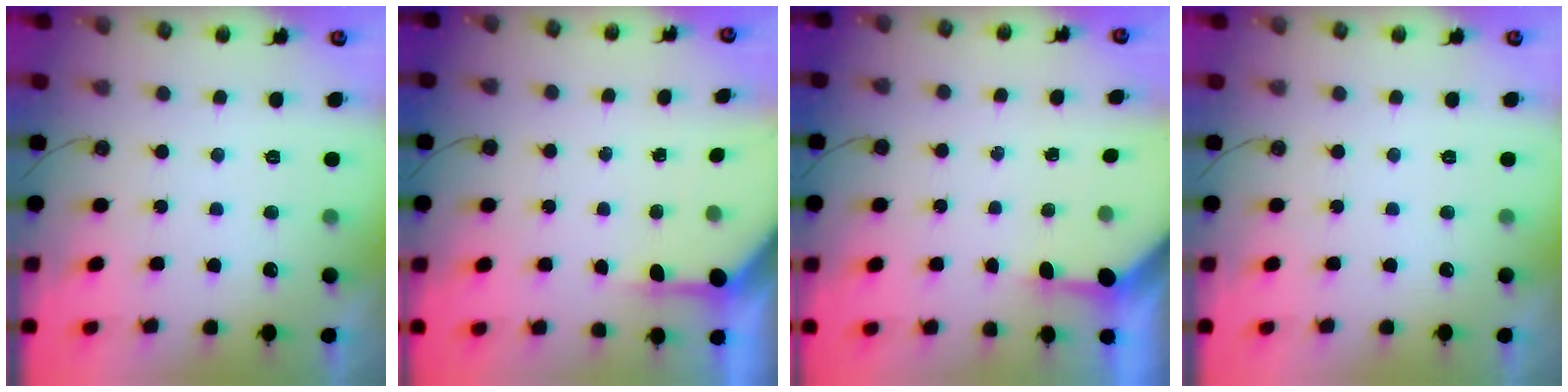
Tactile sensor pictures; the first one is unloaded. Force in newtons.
{"total": 5.7, "press": 5.7, "slide": 0.4}
{"total": 3.2, "press": 3.2, "slide": 0.3}
{"total": 0.5, "press": 0.4, "slide": 0.4}